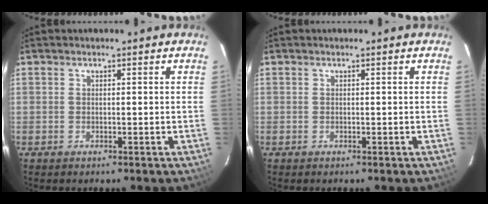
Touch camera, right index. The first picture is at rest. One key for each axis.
{"total": 0.0}